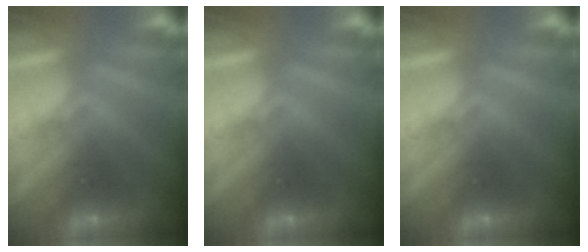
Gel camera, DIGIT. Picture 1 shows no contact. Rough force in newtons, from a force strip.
{"total": 0.0}
{"total": 0.0}